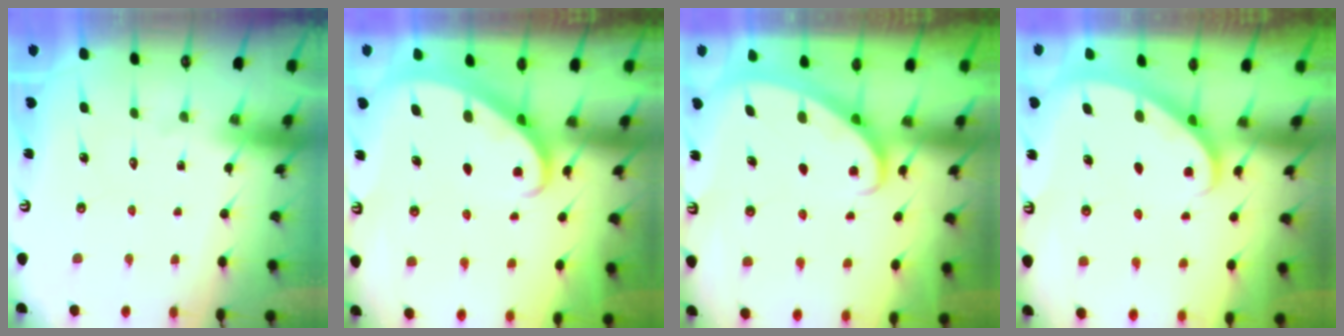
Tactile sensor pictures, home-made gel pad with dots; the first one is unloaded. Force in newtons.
{"total": 2.3, "press": 2.3, "slide": 0.1}
{"total": 1.8, "press": 1.8, "slide": 0.1}
{"total": 1.7, "press": 1.7, "slide": 0.1}